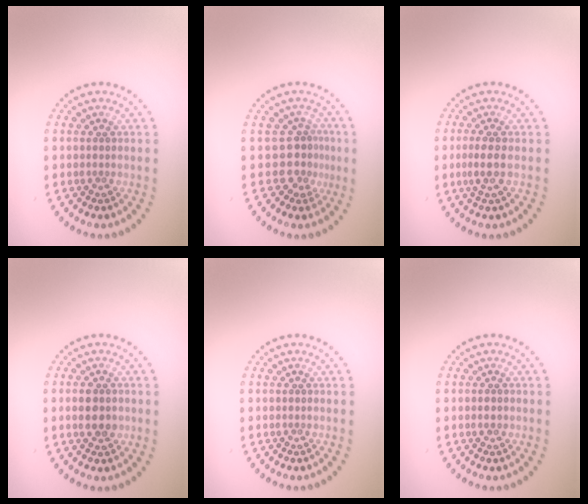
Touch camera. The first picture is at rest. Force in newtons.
{"total": 2.5, "press": 1.8, "slide": 1.7}
{"total": 2.1, "press": 1.6, "slide": 1.3}
{"total": 2.9, "press": 2.9, "slide": 0.1}
{"total": 0.0}
{"total": 1.1, "press": 1.1, "slide": 0.1}